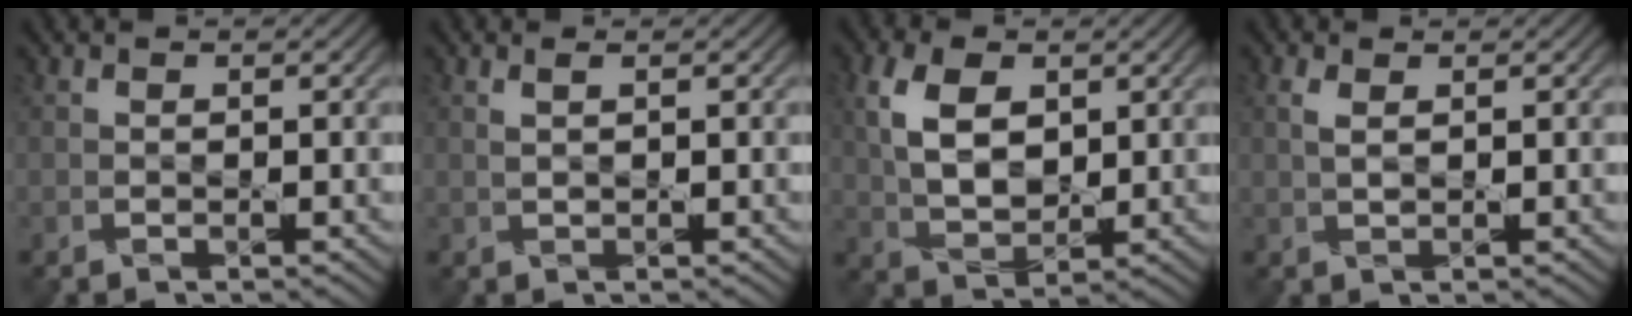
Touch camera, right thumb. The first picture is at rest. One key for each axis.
{"total": 0.9, "fx": 0.7, "fy": -0.2, "fz": 0.7, "tx": -0.017, "ty": 0.006, "tz": 0.012}
{"total": 7.0, "fx": 2.3, "fy": 4.3, "fz": 5.1, "tx": -0.115, "ty": 0.006, "tz": 0.044}
{"total": 1.4, "fx": 0.8, "fy": 0.4, "fz": 1.1, "tx": -0.031, "ty": 0.005, "tz": 0.014}